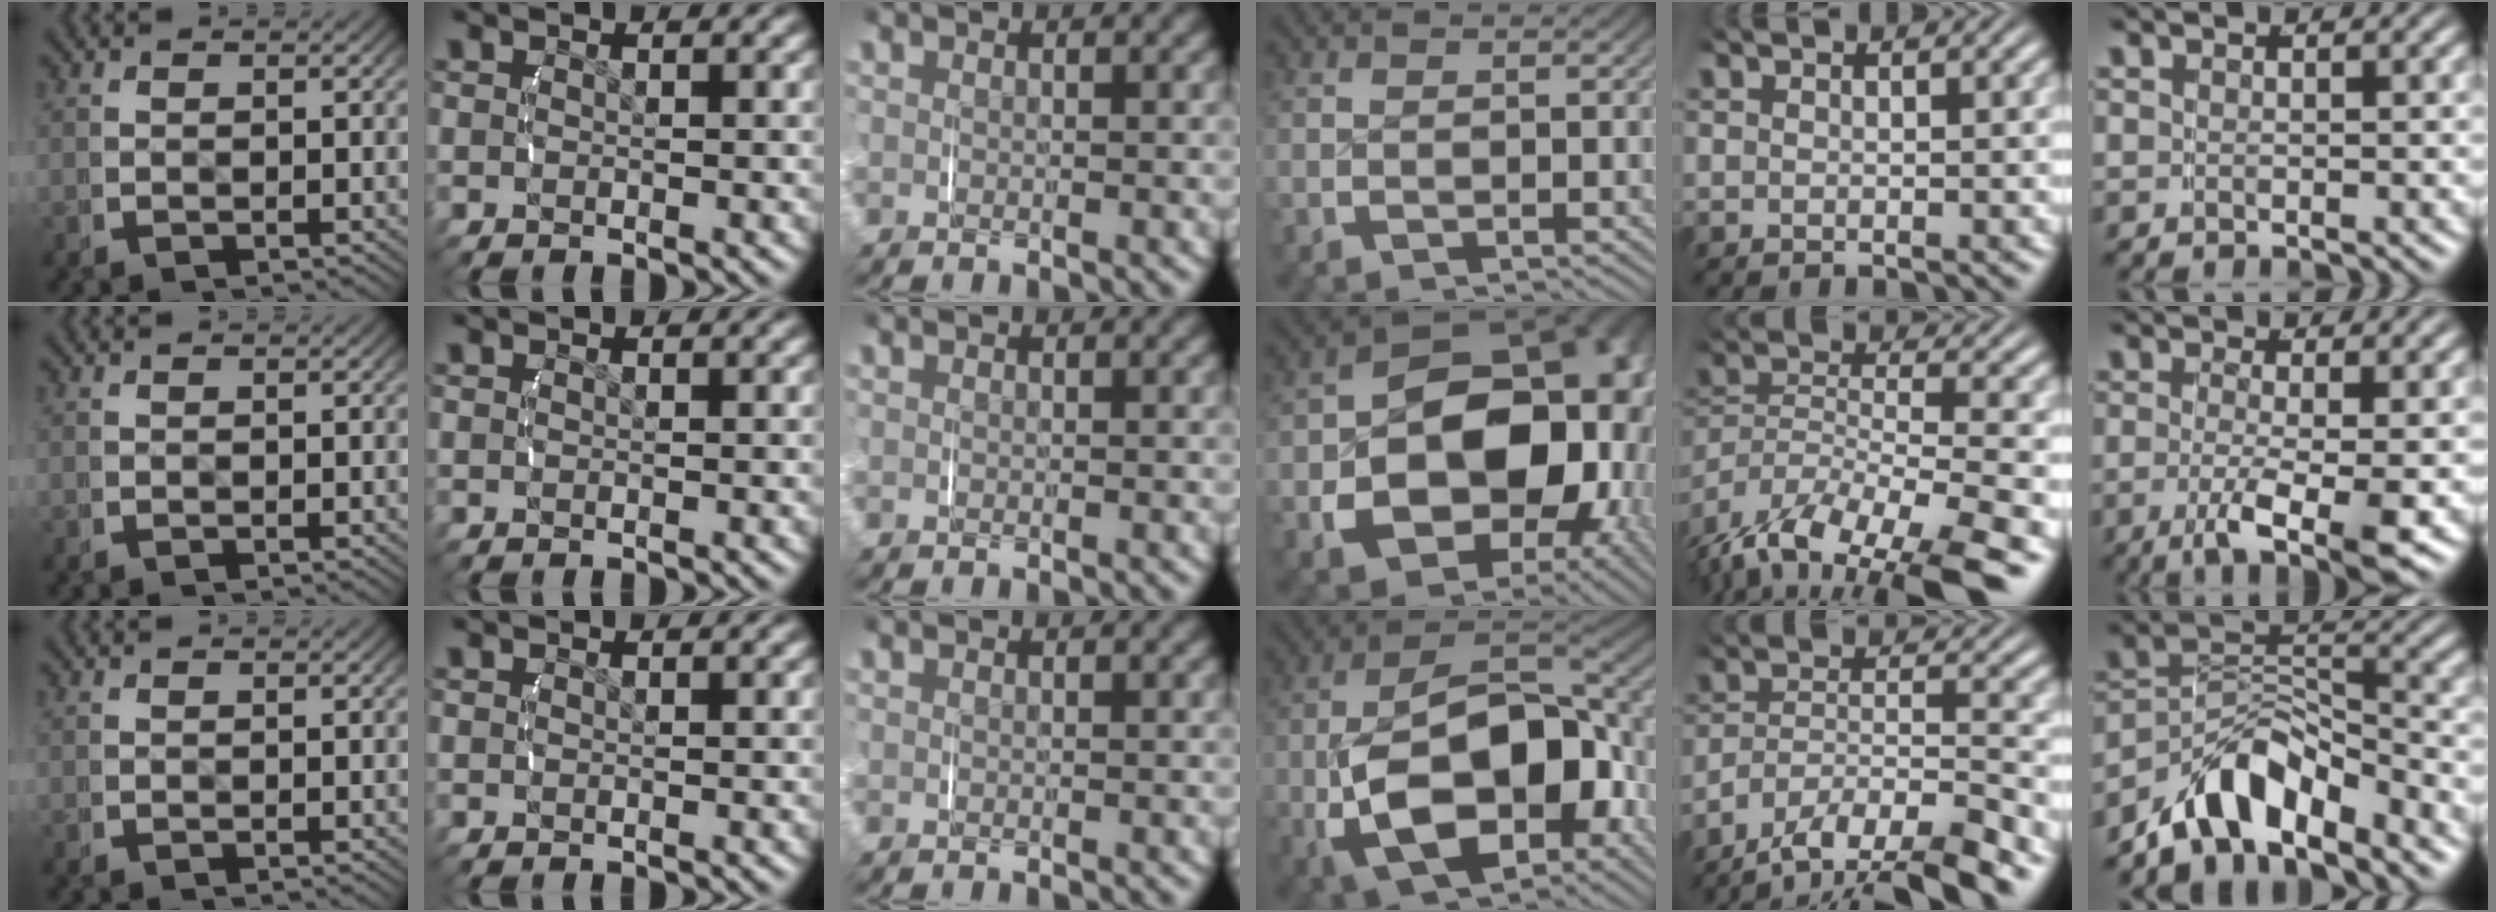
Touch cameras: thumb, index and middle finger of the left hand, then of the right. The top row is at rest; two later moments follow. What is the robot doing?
{"motion": "lift_and_place", "object": "ethernet cable"}